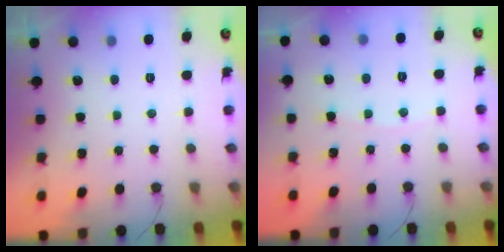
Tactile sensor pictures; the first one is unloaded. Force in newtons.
{"total": 2.0, "press": 2.0, "slide": 0.4}